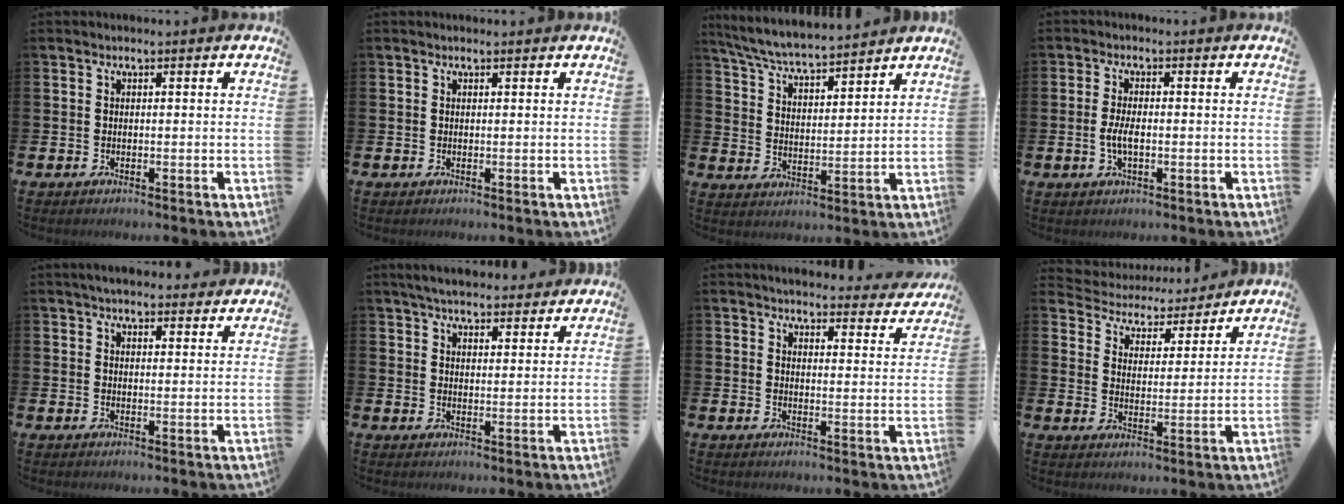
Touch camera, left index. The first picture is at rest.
{"total": 0.0}
{"total": 6.3, "force": [6.1, 0.2, 1.4], "torque": [-0.051, -0.043, 0.106]}
{"total": 3.0, "force": [-0.5, 1.1, 2.7], "torque": [-0.049, -0.003, -0.013]}
{"total": 3.7, "force": [3.5, 0.8, 0.8], "torque": [-0.008, -0.016, 0.061]}
{"total": 4.3, "force": [4.0, 1.0, 1.1], "torque": [-0.023, -0.014, 0.073]}
{"total": 4.1, "force": [4.0, 0.7, 0.3], "torque": [-0.005, -0.032, 0.067]}
{"total": 4.9, "force": [4.6, 1.7, -0.1], "torque": [-0.019, -0.043, 0.073]}